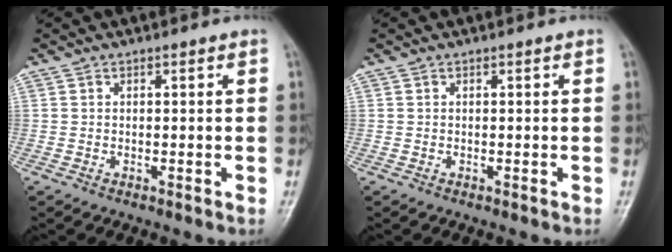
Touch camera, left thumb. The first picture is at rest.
{"total": 0.0}